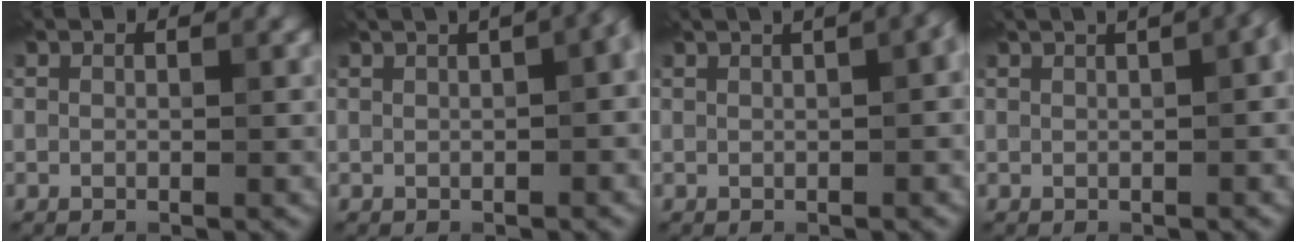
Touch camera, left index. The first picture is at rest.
{"total": 12.8, "force": [4.0, 6.0, 10.6], "torque": [-0.108, 0.065, 0.038]}
{"total": 7.0, "force": [2.8, 2.9, 5.7], "torque": [-0.054, 0.042, 0.025]}
{"total": 7.6, "force": [3.0, 3.2, 6.2], "torque": [-0.054, 0.045, 0.026]}